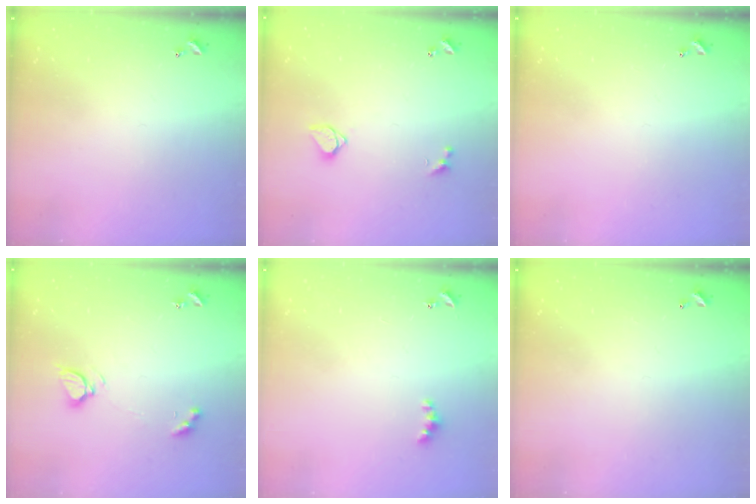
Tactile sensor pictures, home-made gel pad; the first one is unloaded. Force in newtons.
{"total": 1.5, "press": 1.5, "slide": 0.3}
{"total": 0.0}
{"total": 4.3, "press": 4.2, "slide": 0.4}
{"total": 4.1, "press": 4.1, "slide": 0.4}
{"total": 2.8, "press": 2.8, "slide": 0.1}